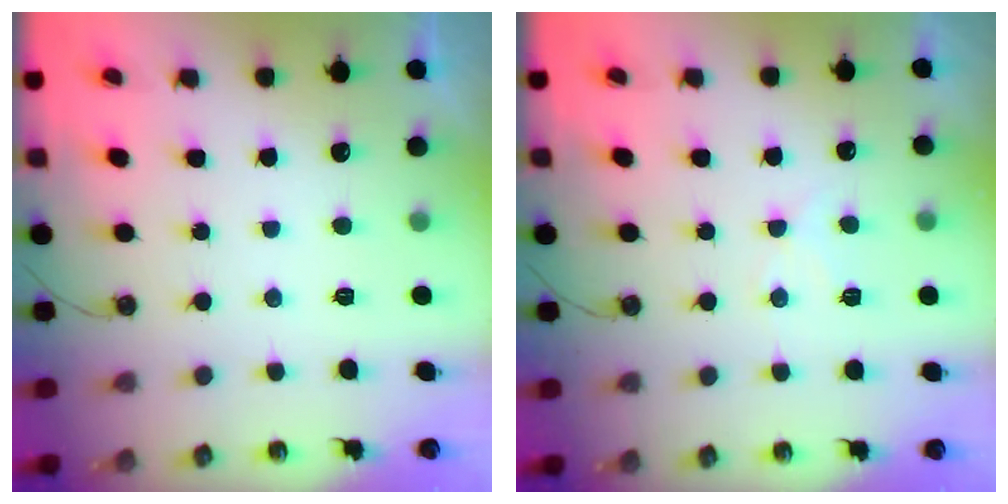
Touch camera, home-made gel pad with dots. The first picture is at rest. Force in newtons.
{"total": 7.9, "press": 7.9, "slide": 0.8}